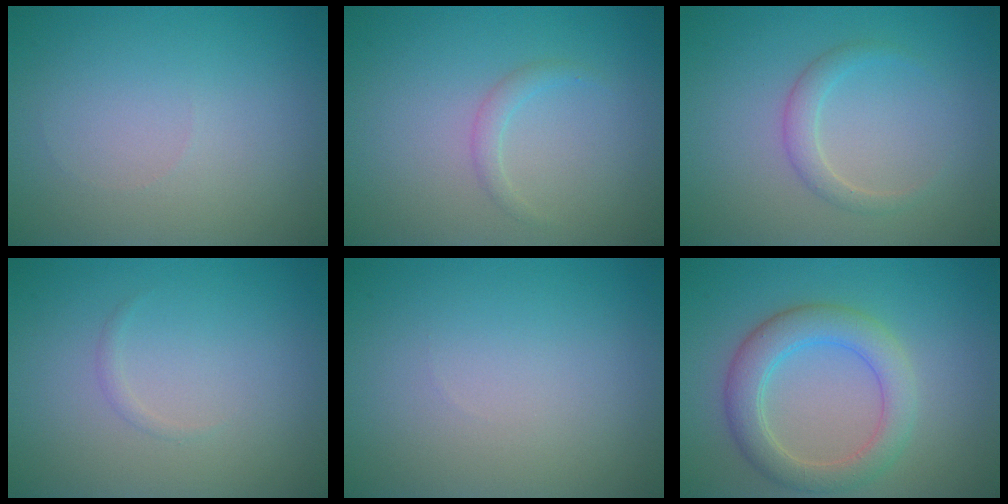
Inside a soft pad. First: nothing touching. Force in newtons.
{"total": 1.1, "press": 1.1, "slide": 0.2}
{"total": 1.6, "press": 1.6, "slide": 0.1}
{"total": 0.5, "press": 0.5, "slide": 0.0}
{"total": 0.0}
{"total": 4.5, "press": 4.5, "slide": 0.2}